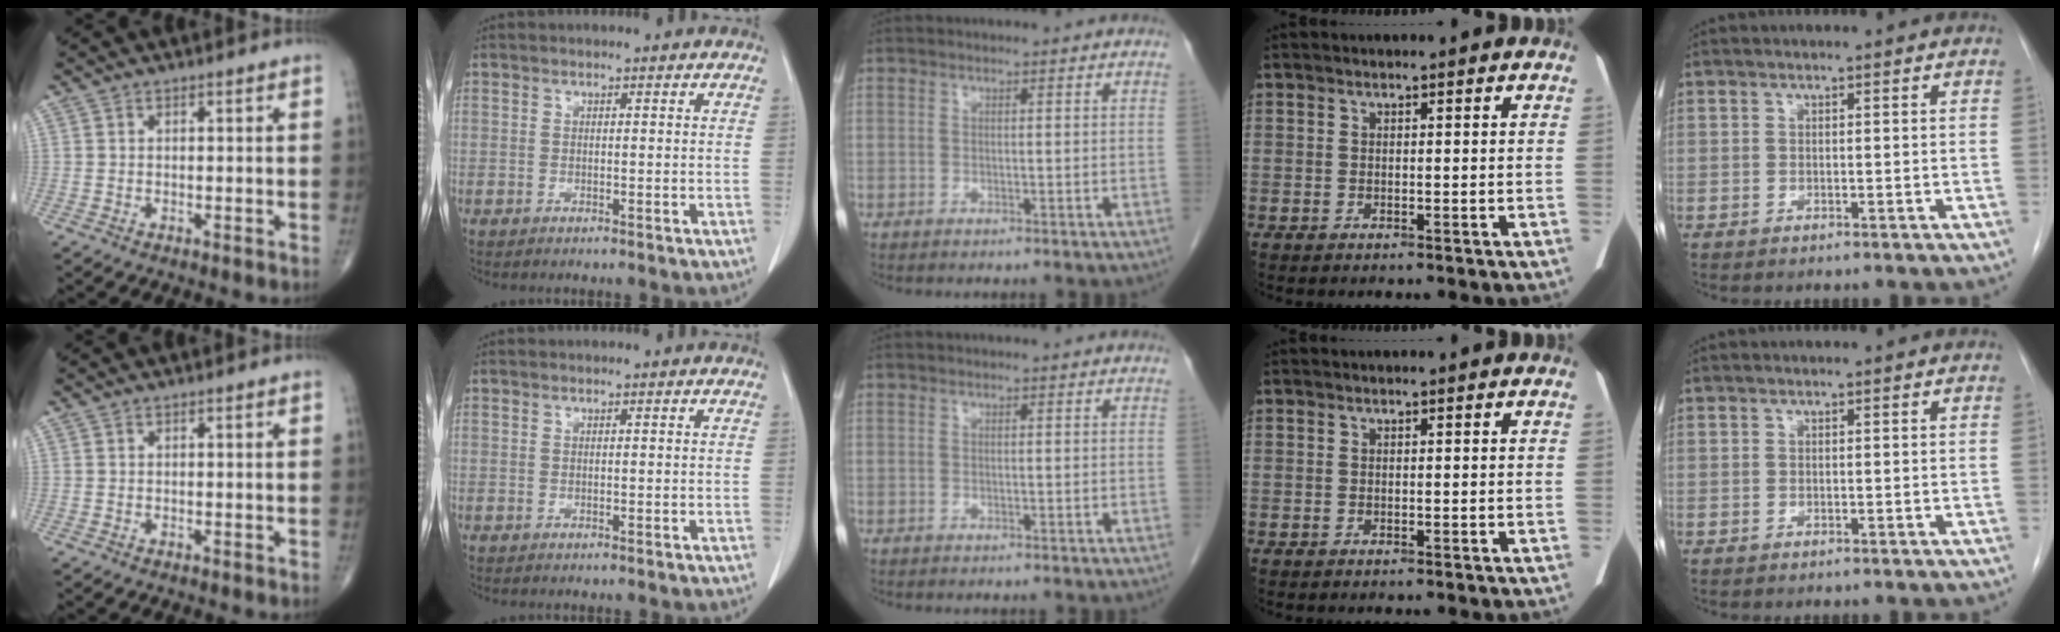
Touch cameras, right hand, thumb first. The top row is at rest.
{}